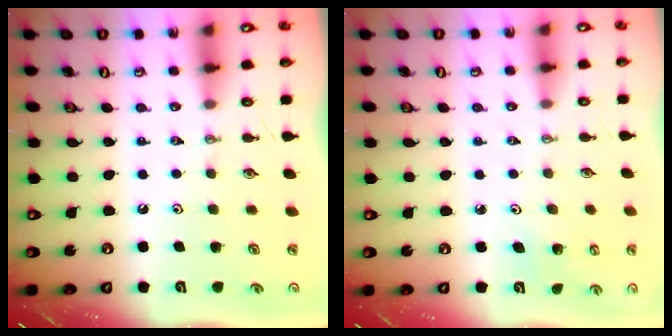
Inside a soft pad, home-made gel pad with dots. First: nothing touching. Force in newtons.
{"total": 2.3, "press": 2.3, "slide": 0.2}